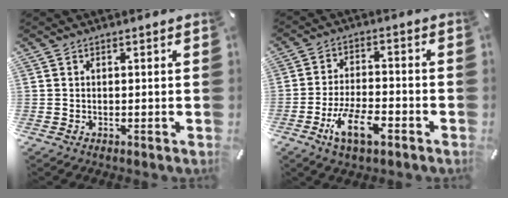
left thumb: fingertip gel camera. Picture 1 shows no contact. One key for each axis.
{"total": 10.1, "fx": -5.1, "fy": 4.4, "fz": 7.5, "tx": -0.151, "ty": 0.016, "tz": -0.093}